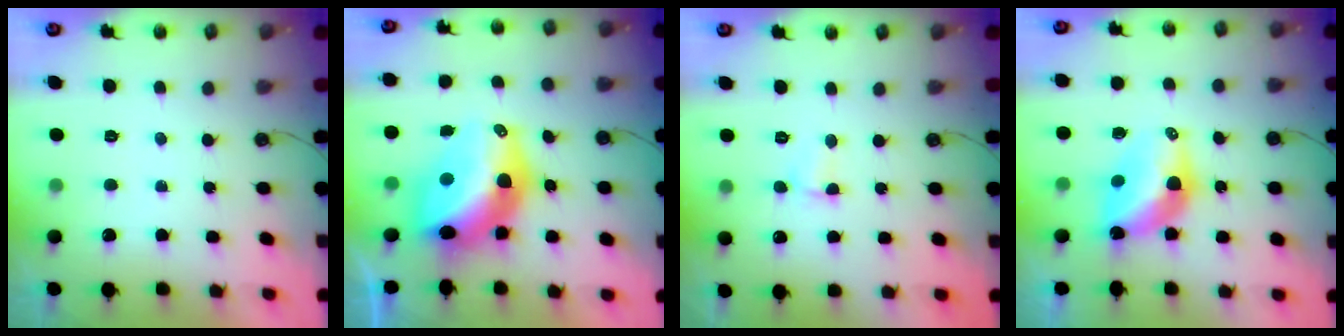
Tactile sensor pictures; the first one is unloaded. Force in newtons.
{"total": 16.5, "press": 16.4, "slide": 1.5}
{"total": 1.8, "press": 1.7, "slide": 0.5}
{"total": 10.1, "press": 10.1, "slide": 1.0}